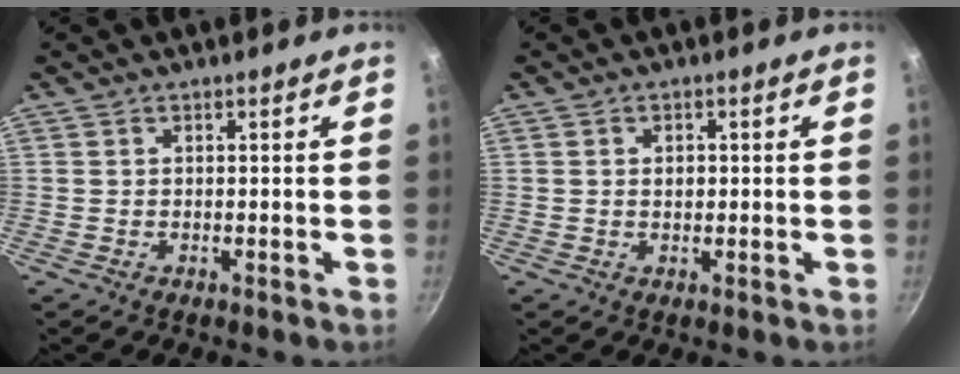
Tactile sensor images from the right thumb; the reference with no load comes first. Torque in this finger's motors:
{"motor_torque": [-0.53, 0.36, 0.15, 0.48, 0.00]}